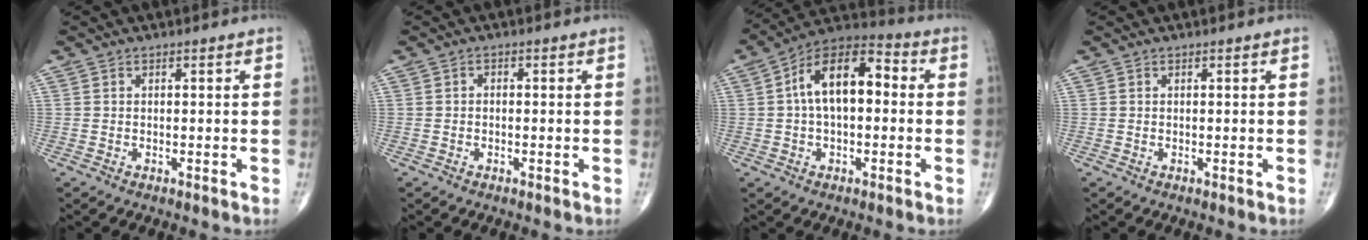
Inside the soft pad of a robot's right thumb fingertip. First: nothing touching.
{"total": 0.9, "force": [-0.2, 0.7, 0.5], "torque": [-0.005, 0.004, -0.007]}
{"total": 14.1, "force": [1.3, 7.7, 11.7], "torque": [-0.185, 0.041, 0.009]}
{"total": 0.0}